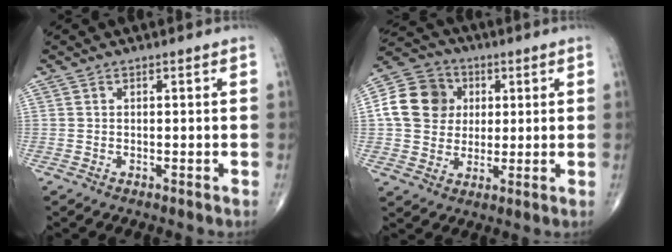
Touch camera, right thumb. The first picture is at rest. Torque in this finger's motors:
{"motor_torque": [0.53, 1.85, 0.41, -0.16, 0.08]}